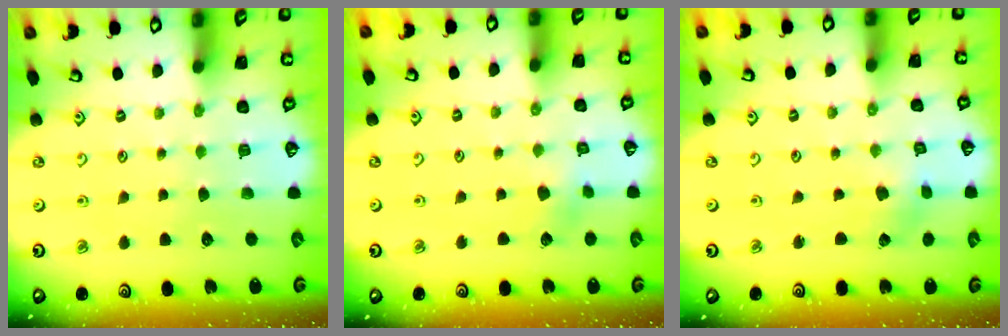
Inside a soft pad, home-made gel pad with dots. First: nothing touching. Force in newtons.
{"total": 3.3, "press": 3.3, "slide": 0.4}
{"total": 1.2, "press": 1.1, "slide": 0.2}